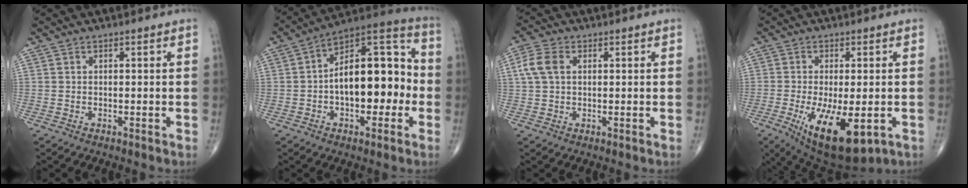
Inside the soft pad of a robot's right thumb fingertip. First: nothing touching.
{"total": 18.9, "force": [-1.6, 10.0, 15.9], "torque": [-0.212, 0.046, -0.032]}
{"total": 5.2, "force": [1.2, 3.4, 3.7], "torque": [-0.087, 0.011, 0.022]}
{"total": 14.1, "force": [-4.8, 5.5, 12.1], "torque": [-0.201, -0.020, -0.058]}